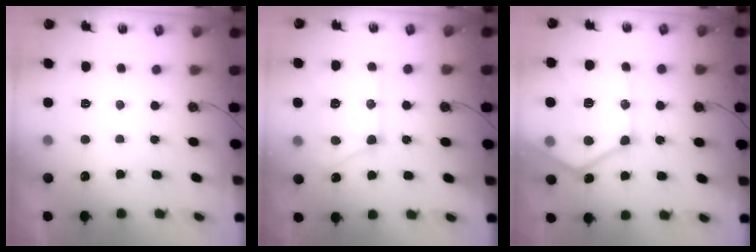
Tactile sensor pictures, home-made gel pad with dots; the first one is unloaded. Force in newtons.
{"total": 15.8, "press": 15.8, "slide": 1.2}
{"total": 28.2, "press": 28.1, "slide": 3.0}